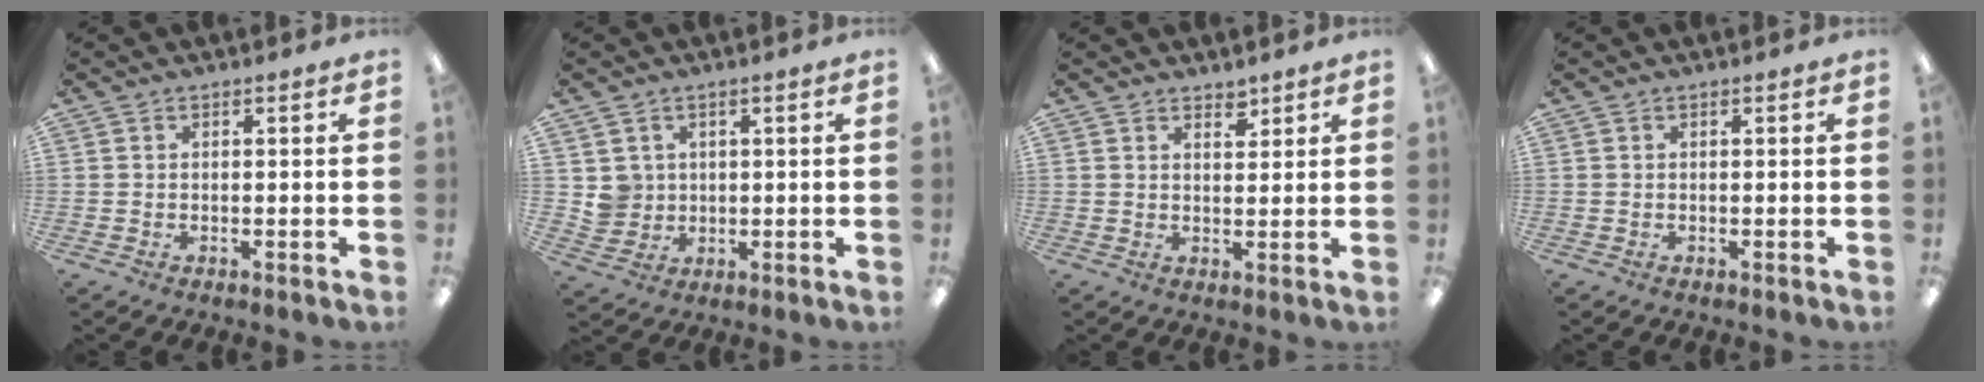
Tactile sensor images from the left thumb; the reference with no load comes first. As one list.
[{"total": 4.3, "force": [1.7, 4.0, 0.1], "torque": [-0.002, -0.002, 0.030]}, {"total": 2.8, "force": [2.4, 1.1, 0.9], "torque": [0.004, -0.018, 0.040]}, {"total": 0.0}]